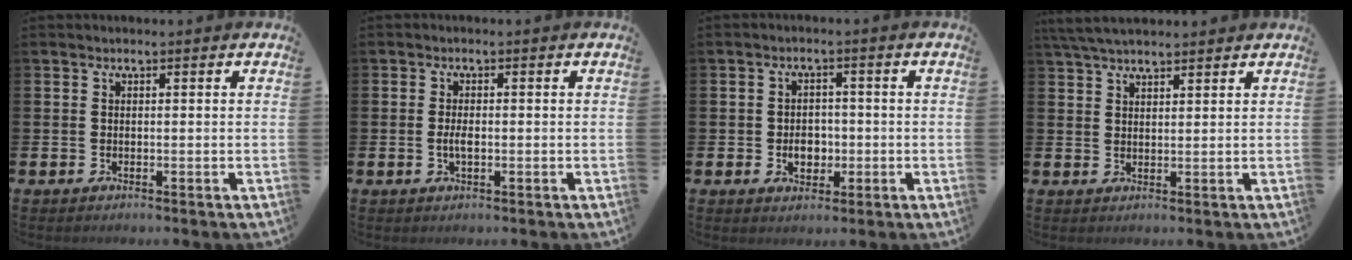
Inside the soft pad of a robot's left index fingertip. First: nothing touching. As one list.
[{"total": 1.9, "force": [-0.2, 0.8, 1.7], "torque": [-0.023, -0.003, -0.007]}, {"total": 3.3, "force": [-0.7, 2.5, 1.9], "torque": [-0.023, -0.001, -0.020]}, {"total": 4.5, "force": [4.1, 1.1, 1.6], "torque": [-0.041, -0.007, 0.077]}]